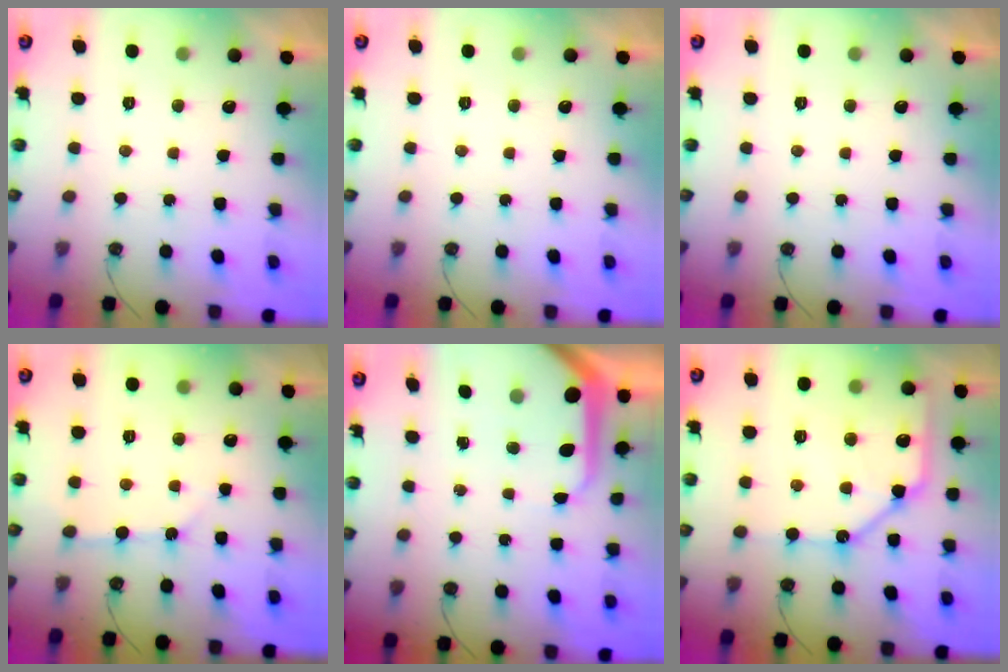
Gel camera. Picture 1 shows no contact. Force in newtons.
{"total": 0.0}
{"total": 0.0}
{"total": 3.2, "press": 3.1, "slide": 0.4}
{"total": 7.9, "press": 7.8, "slide": 0.9}
{"total": 14.5, "press": 14.4, "slide": 1.6}